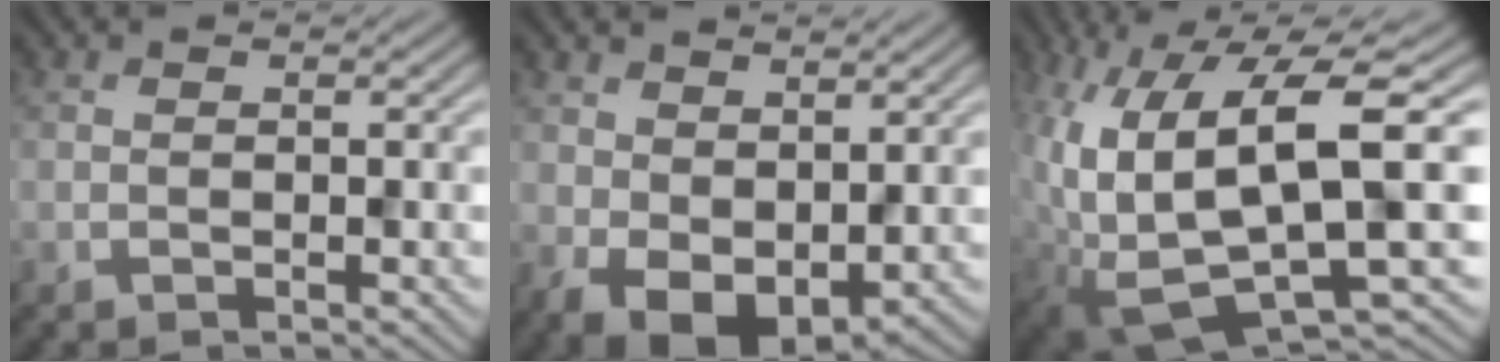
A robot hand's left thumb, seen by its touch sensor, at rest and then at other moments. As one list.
[{"total": 7.5, "force": [0.6, 5.1, 5.4], "torque": [-0.116, -0.026, 0.018]}, {"total": 13.5, "force": [0.3, 4.8, 12.6], "torque": [-0.279, -0.018, 0.019]}]